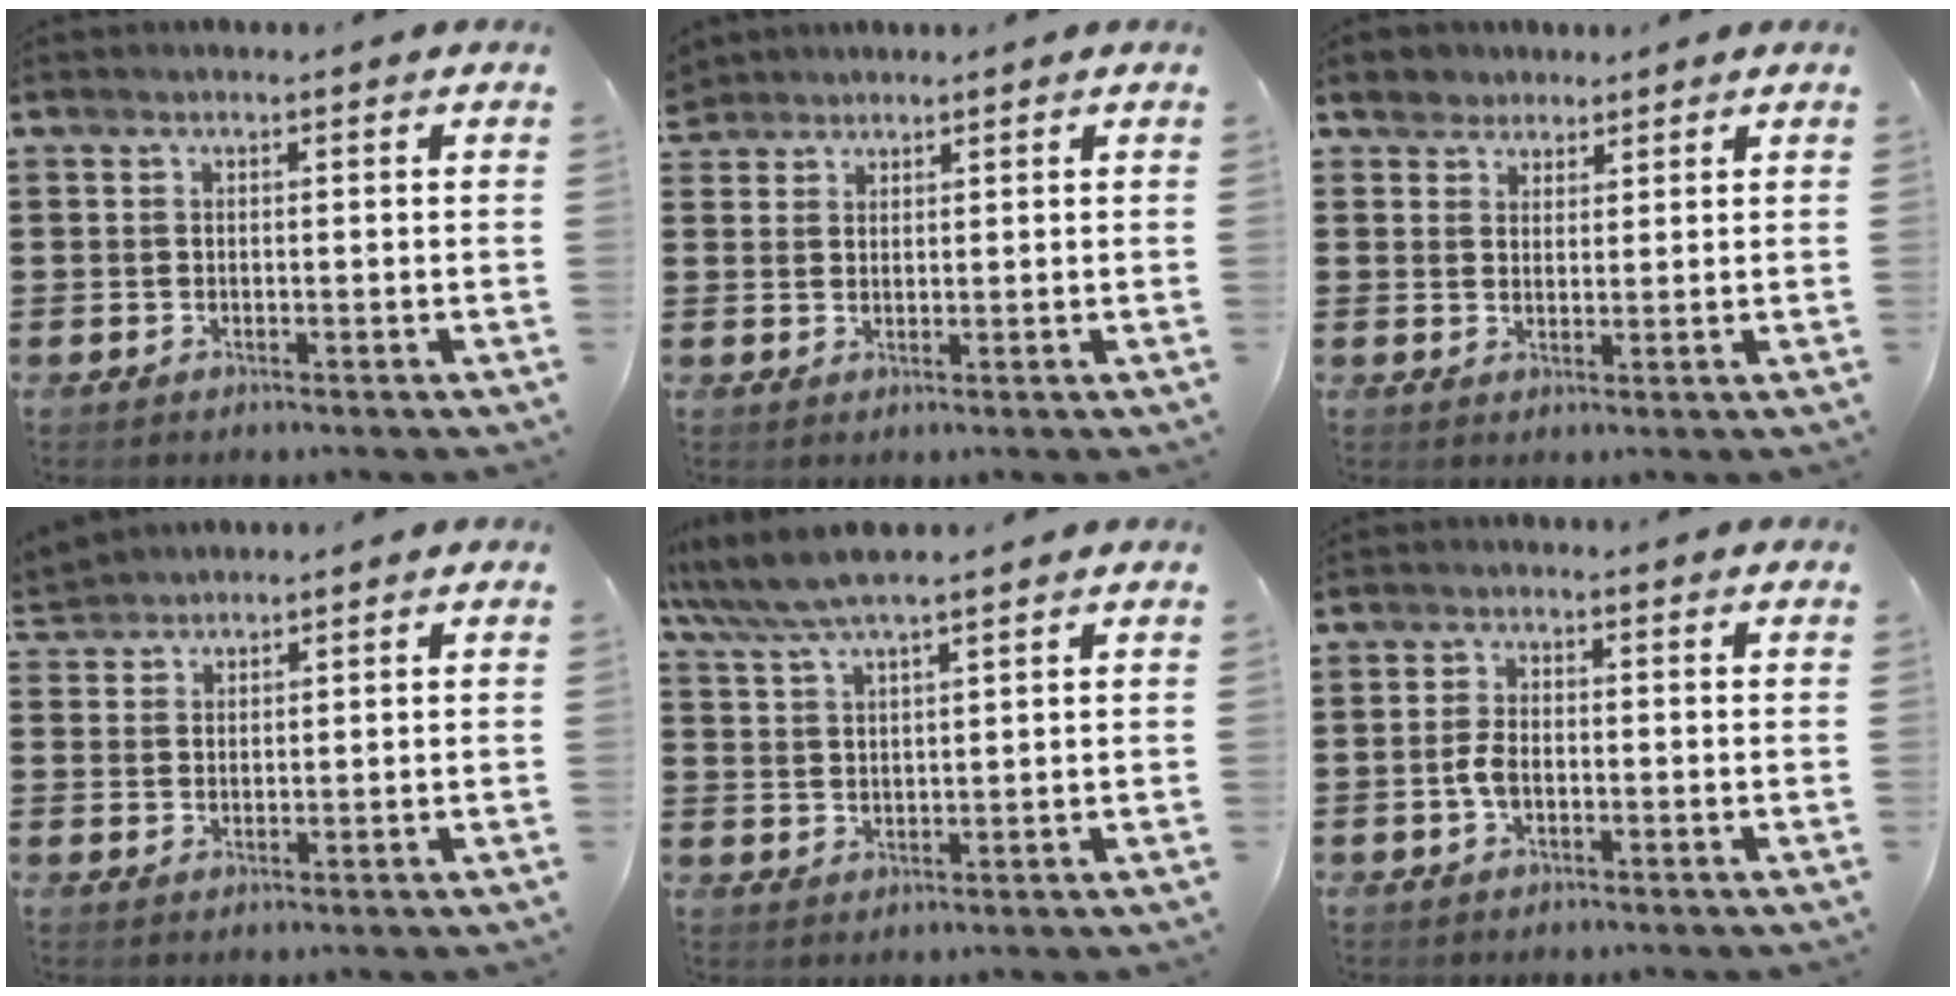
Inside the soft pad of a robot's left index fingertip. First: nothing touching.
{"total": 2.0, "force": [1.8, 0.9, -0.2], "torque": [-0.004, 0.005, 0.035]}
{"total": 3.0, "force": [2.4, 1.8, -0.2], "torque": [-0.010, 0.009, 0.045]}
{"total": 2.3, "force": [2.2, 0.5, -0.4], "torque": [0.000, -0.002, 0.044]}
{"total": 5.5, "force": [4.7, 0.5, 2.7], "torque": [-0.065, -0.015, 0.084]}
{"total": 3.2, "force": [-0.8, 1.6, 2.6], "torque": [-0.073, -0.004, -0.021]}